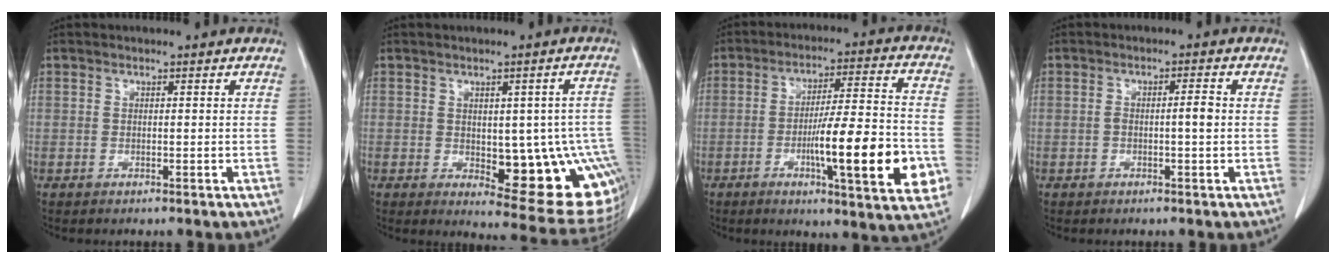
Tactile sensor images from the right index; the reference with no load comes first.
{"total": 15.6, "force": [-2.8, 5.2, 14.4], "torque": [-0.115, 0.009, -0.012]}
{"total": 17.6, "force": [-4.8, 1.7, 16.8], "torque": [-0.224, -0.004, -0.068]}
{"total": 2.5, "force": [-0.3, 0.3, 2.5], "torque": [-0.044, 0.005, -0.005]}